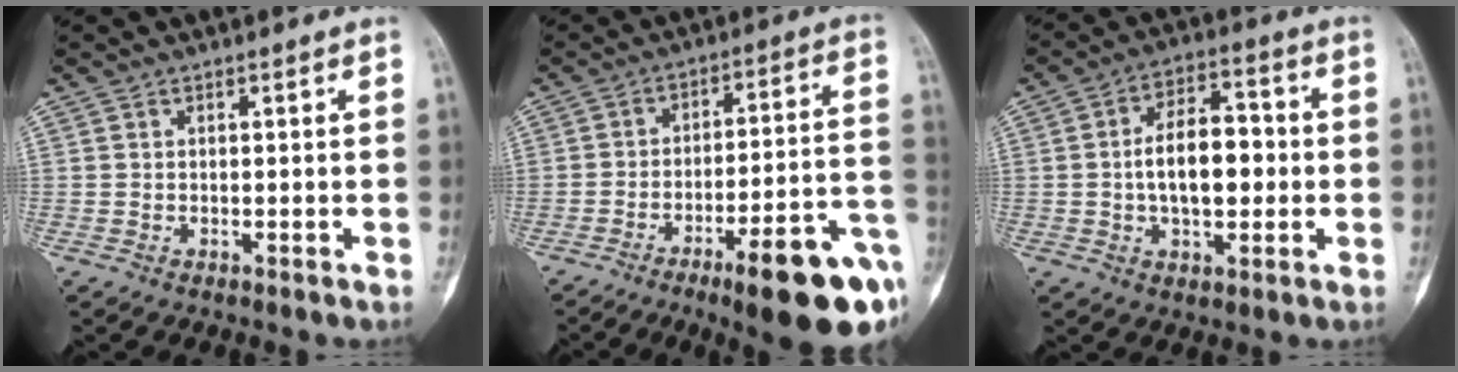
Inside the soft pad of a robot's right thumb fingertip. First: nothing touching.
{"total": 19.5, "force": [-9.0, 4.2, 16.8], "torque": [-0.180, 0.049, -0.121]}
{"total": 12.1, "force": [-0.4, 6.6, 10.2], "torque": [-0.150, 0.023, -0.008]}